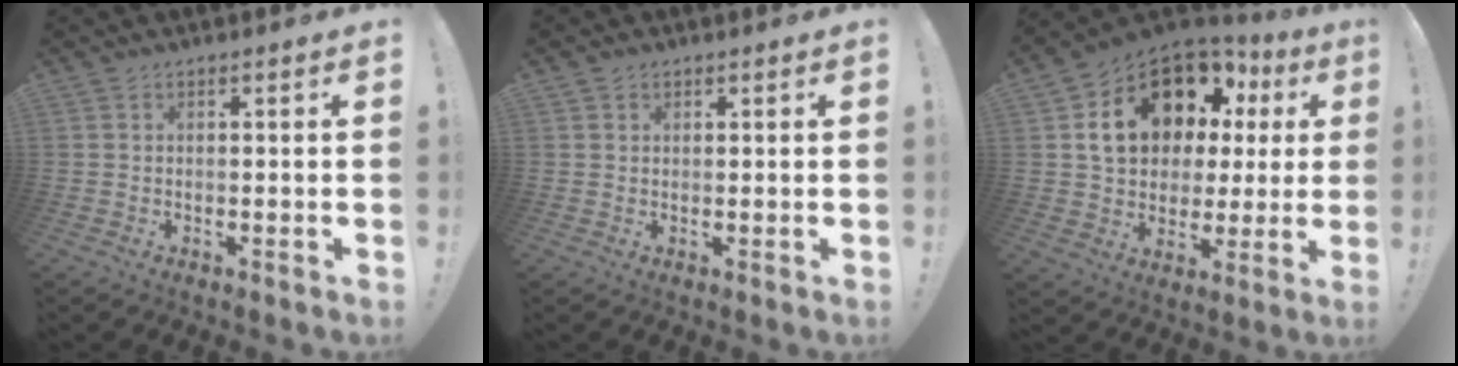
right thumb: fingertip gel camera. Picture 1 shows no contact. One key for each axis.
{"total": 1.2, "fx": 0.7, "fy": 0.9, "fz": 0.2, "tx": 0.003, "ty": -0.003, "tz": 0.013}
{"total": 17.8, "fx": 7.3, "fy": 12.5, "fz": 10.4, "tx": -0.156, "ty": -0.036, "tz": 0.151}